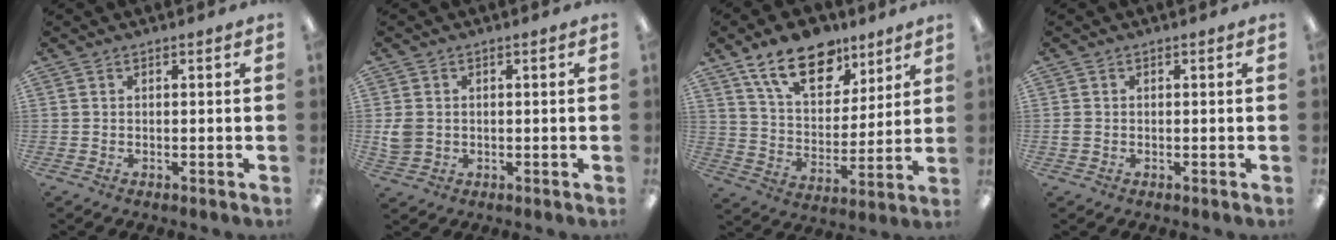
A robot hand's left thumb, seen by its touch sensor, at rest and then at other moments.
{"total": 4.1, "force": [0.1, 3.6, 2.0], "torque": [-0.035, 0.003, 0.002]}
{"total": 17.0, "force": [11.6, 8.9, 8.6], "torque": [-0.146, -0.055, 0.208]}
{"total": 1.1, "force": [-0.2, 0.9, 0.6], "torque": [-0.011, 0.003, -0.004]}